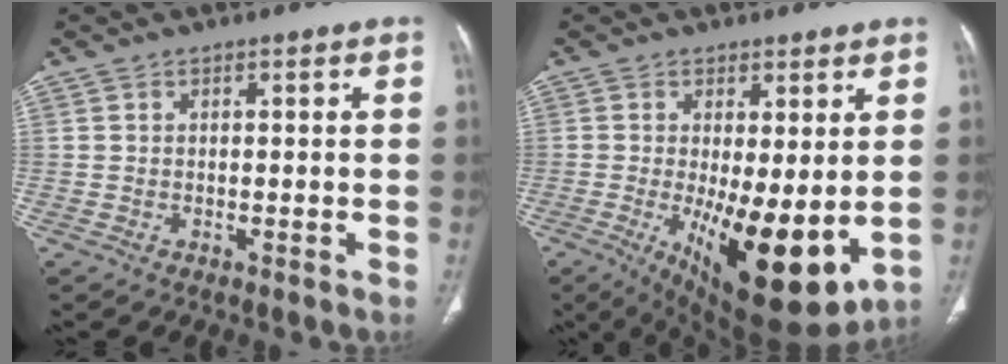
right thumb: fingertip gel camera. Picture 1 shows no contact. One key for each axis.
{"total": 15.6, "fx": -2.4, "fy": 5.6, "fz": 14.3, "tx": -0.219, "ty": -0.036, "tz": -0.016}